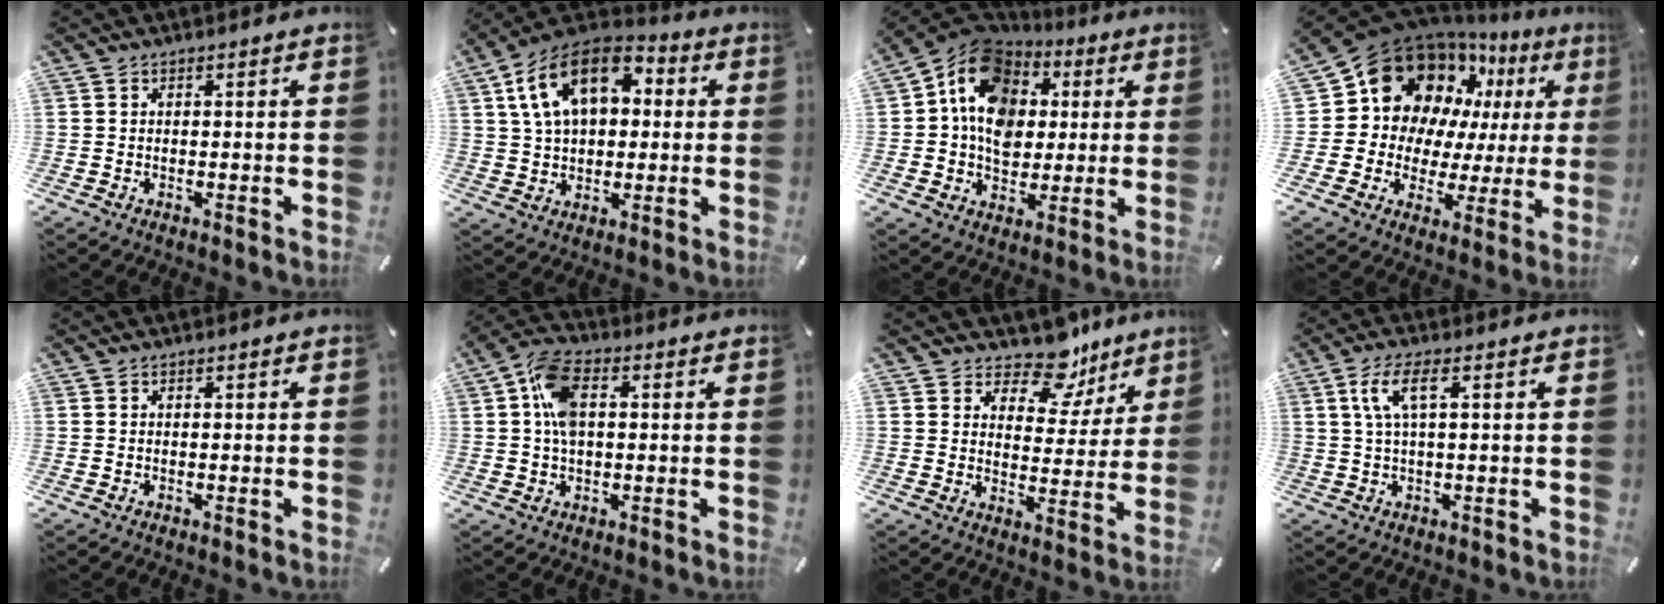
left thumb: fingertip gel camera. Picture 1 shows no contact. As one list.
[{"total": 16.1, "force": [5.6, 10.8, 10.5], "torque": [-0.209, -0.009, 0.099]}, {"total": 14.5, "force": [2.6, 12.1, 7.4], "torque": [-0.127, -0.010, 0.045]}, {"total": 16.5, "force": [8.1, 13.0, 6.2], "torque": [-0.106, -0.067, 0.158]}, {"total": 0.0}, {"total": 9.8, "force": [1.5, 6.1, 7.5], "torque": [-0.154, 0.007, 0.027]}, {"total": 11.3, "force": [8.9, 5.8, 3.9], "torque": [-0.056, -0.070, 0.157]}, {"total": 6.9, "force": [1.9, 1.9, 6.3], "torque": [-0.132, 0.000, 0.031]}]